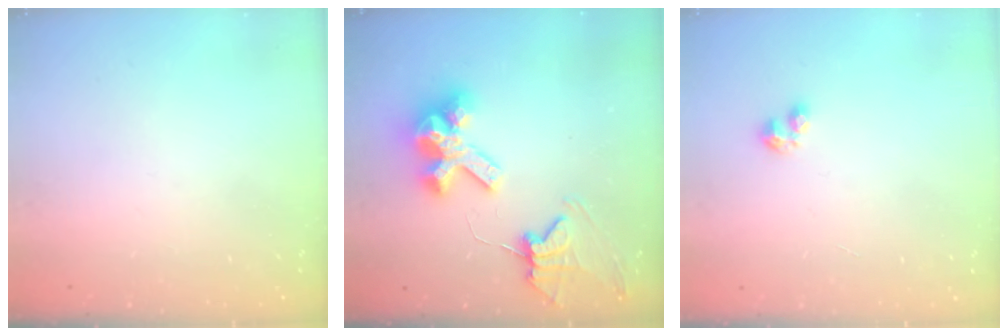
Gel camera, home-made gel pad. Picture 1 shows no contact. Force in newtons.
{"total": 11.7, "press": 11.6, "slide": 1.3}
{"total": 2.8, "press": 2.8, "slide": 0.5}